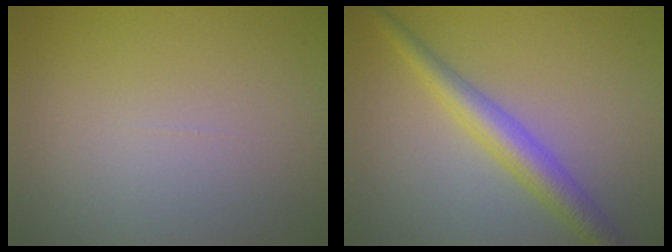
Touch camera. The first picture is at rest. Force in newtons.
{"total": 3.9, "press": 3.9, "slide": 0.0}